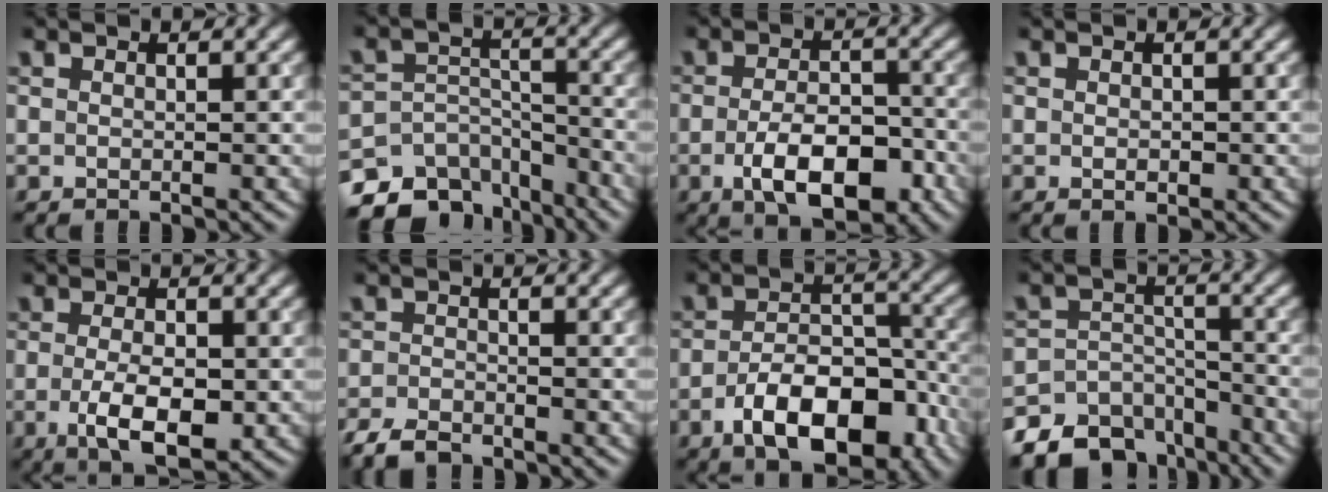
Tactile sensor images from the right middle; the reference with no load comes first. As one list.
[{"total": 9.5, "force": [-7.7, 5.0, 2.6], "torque": [-0.025, 0.001, -0.115]}, {"total": 7.1, "force": [-2.8, 3.3, 5.6], "torque": [-0.094, -0.004, -0.045]}, {"total": 0.8, "force": [-0.1, 0.5, 0.6], "torque": [-0.007, -0.002, -0.001]}, {"total": 5.1, "force": [-1.3, 2.1, 4.4], "torque": [-0.086, -0.011, -0.019]}, {"total": 2.9, "force": [-2.5, 0.9, 1.1], "torque": [-0.020, -0.005, -0.055]}, {"total": 9.5, "force": [-4.6, 4.7, 6.9], "torque": [-0.113, -0.002, -0.069]}, {"total": 9.0, "force": [-7.1, 5.0, 2.4], "torque": [-0.019, -0.002, -0.107]}]